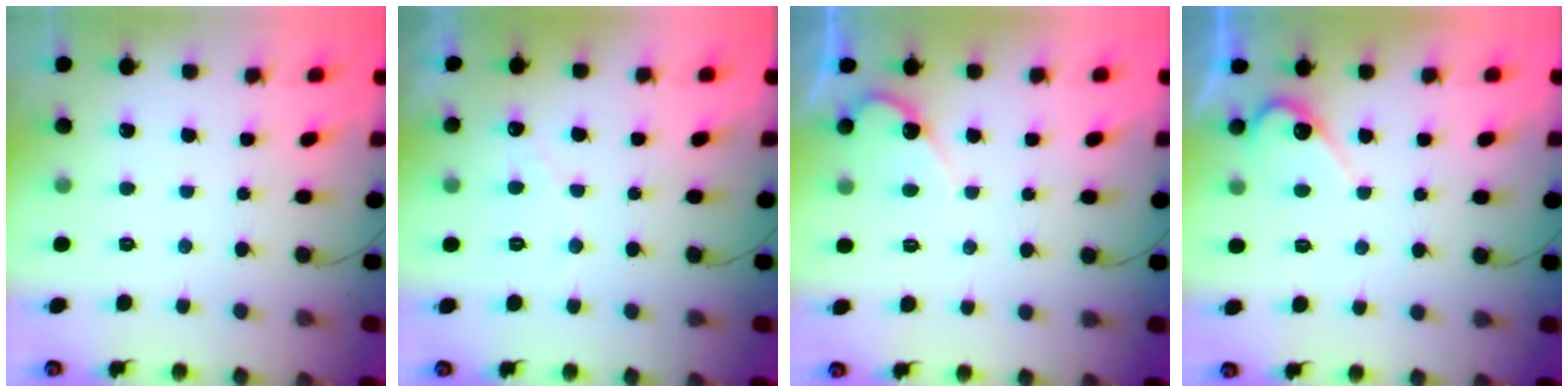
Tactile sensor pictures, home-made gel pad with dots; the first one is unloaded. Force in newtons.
{"total": 2.7, "press": 2.7, "slide": 0.0}
{"total": 4.8, "press": 4.7, "slide": 0.2}
{"total": 5.5, "press": 5.5, "slide": 0.3}